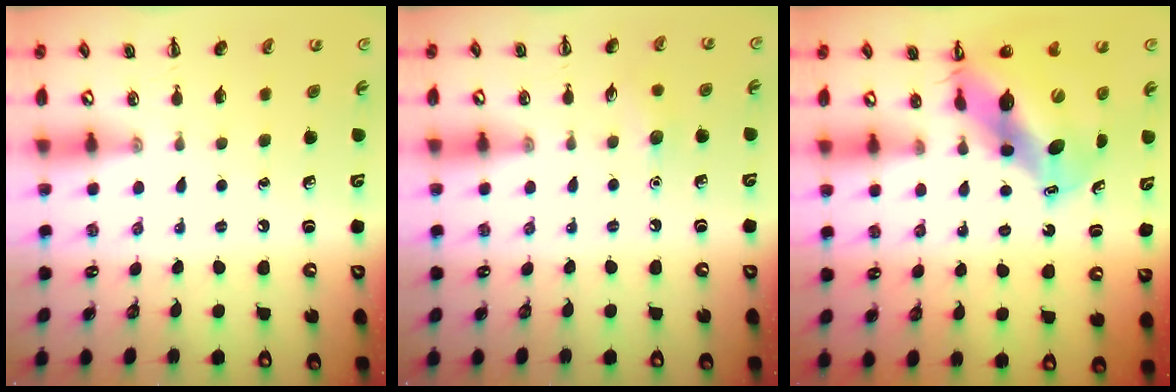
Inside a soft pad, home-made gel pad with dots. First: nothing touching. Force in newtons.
{"total": 5.6, "press": 5.4, "slide": 1.5}
{"total": 10.9, "press": 10.5, "slide": 3.1}